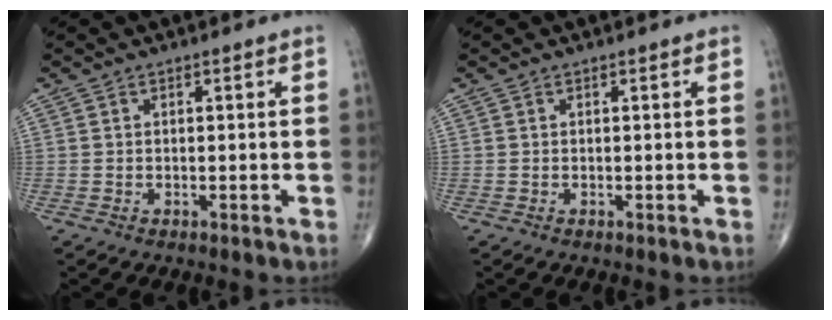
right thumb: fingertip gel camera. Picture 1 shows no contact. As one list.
[{"total": 0.0}]